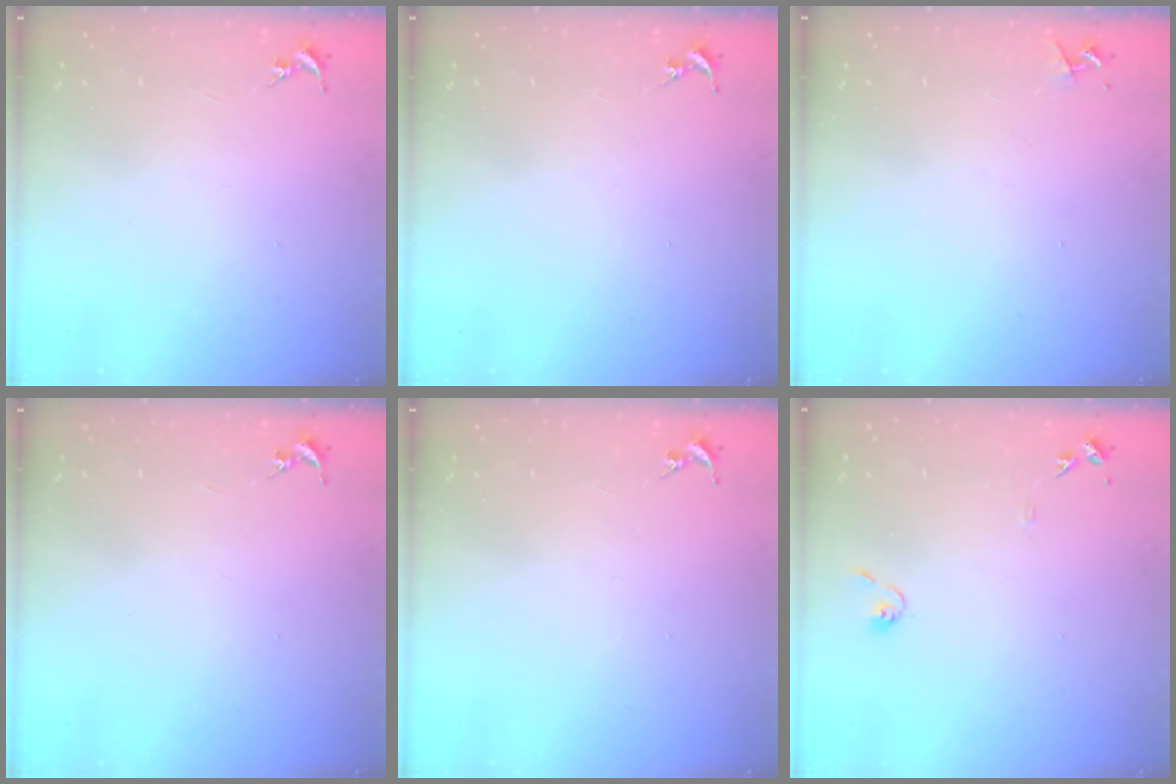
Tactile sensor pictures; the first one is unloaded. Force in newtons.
{"total": 0.0}
{"total": 4.2, "press": 4.2, "slide": 0.5}
{"total": 0.0}
{"total": 0.0}
{"total": 6.8, "press": 6.8, "slide": 0.6}